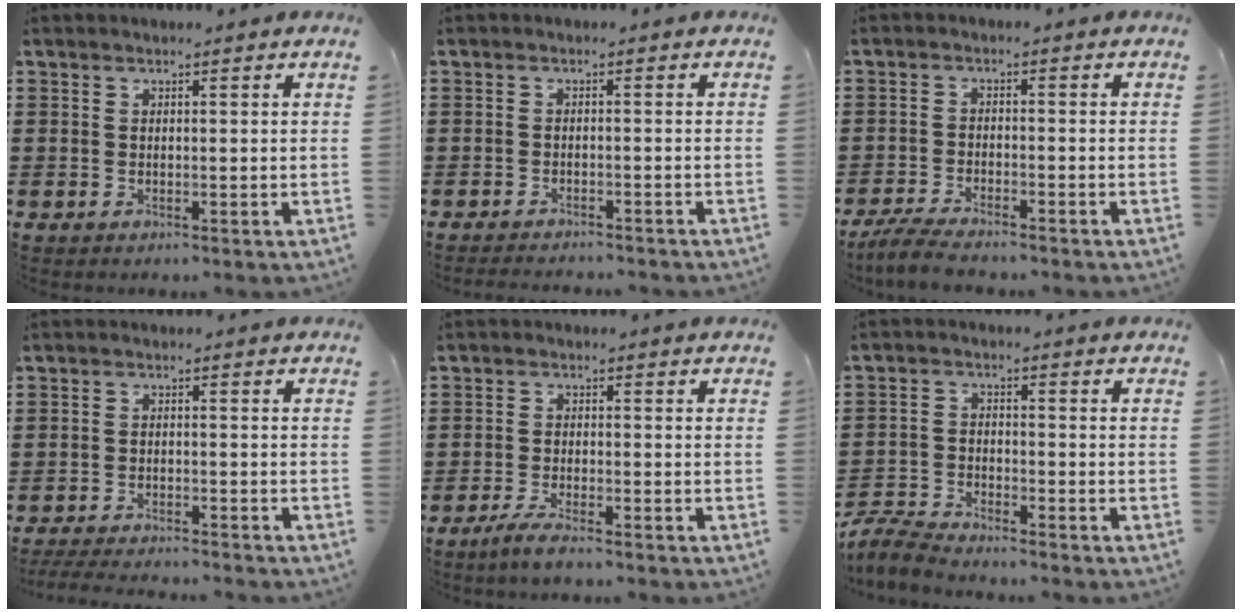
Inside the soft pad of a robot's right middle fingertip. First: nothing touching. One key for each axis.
{"total": 1.5, "fx": -1.5, "fy": -0.1, "fz": 0.1, "tx": -0.006, "ty": 0.000, "tz": -0.030}
{"total": 3.9, "fx": -3.6, "fy": 0.2, "fz": 1.5, "tx": -0.040, "ty": -0.007, "tz": -0.074}
{"total": 3.1, "fx": -3.0, "fy": 0.0, "fz": 0.7, "tx": -0.019, "ty": -0.005, "tz": -0.063}
{"total": 3.0, "fx": -2.4, "fy": 0.0, "fz": 1.8, "tx": -0.045, "ty": -0.005, "tz": -0.048}
{"total": 4.7, "fx": -4.6, "fy": 0.3, "fz": 1.0, "tx": -0.048, "ty": -0.009, "tz": -0.100}